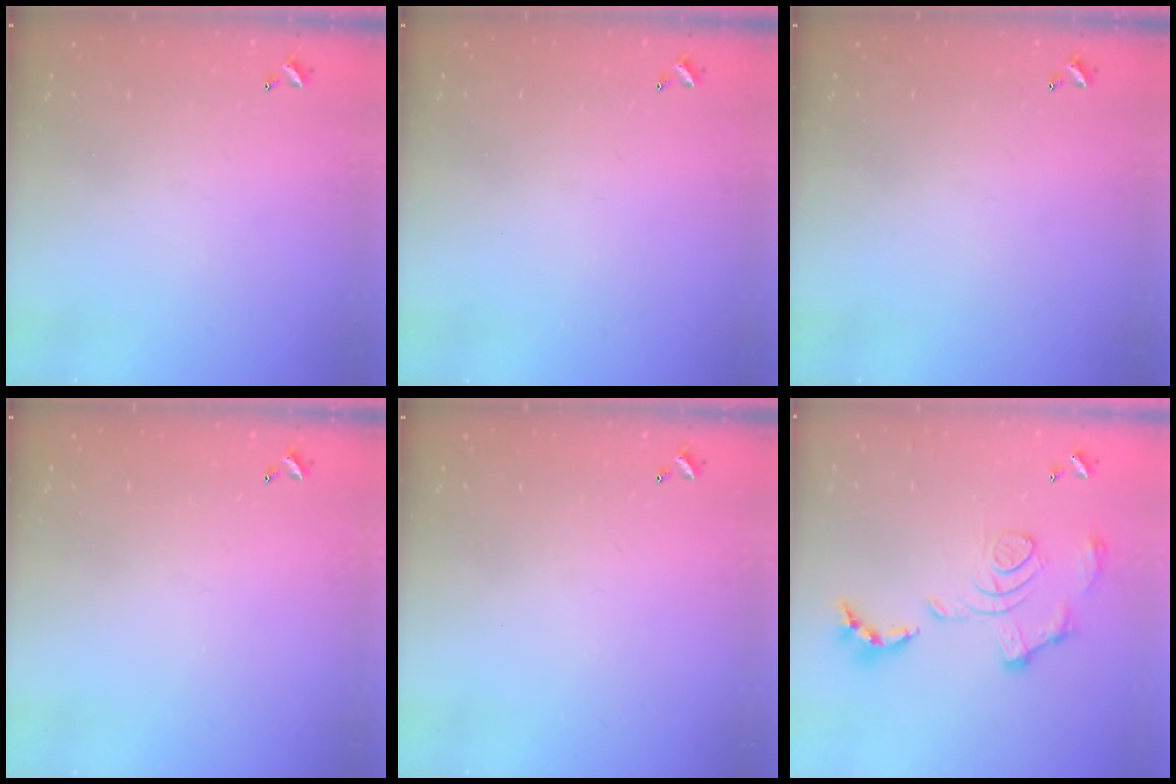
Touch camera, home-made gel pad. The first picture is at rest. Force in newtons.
{"total": 0.0}
{"total": 0.0}
{"total": 0.0}
{"total": 0.0}
{"total": 1.7, "press": 1.1, "slide": 1.3}